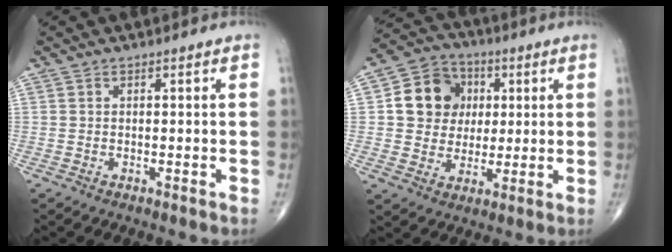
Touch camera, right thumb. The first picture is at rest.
{"total": 11.9, "force": [2.3, 10.4, 5.2], "torque": [-0.050, 0.006, 0.036]}